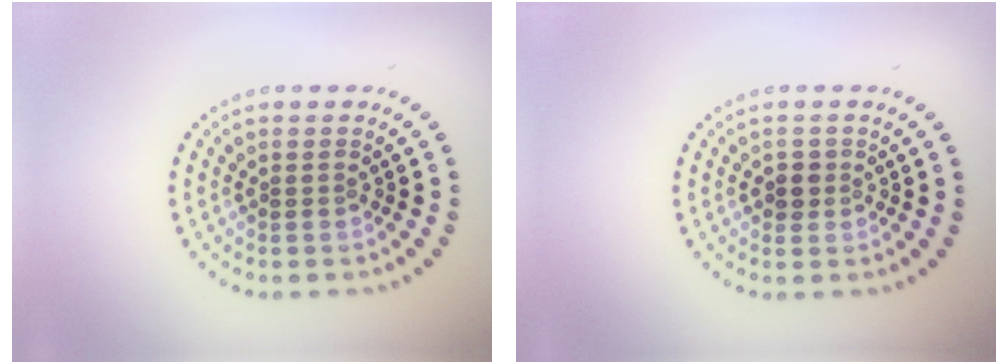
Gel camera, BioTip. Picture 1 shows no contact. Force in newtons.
{"total": 1.3, "press": 1.2, "slide": 0.5}